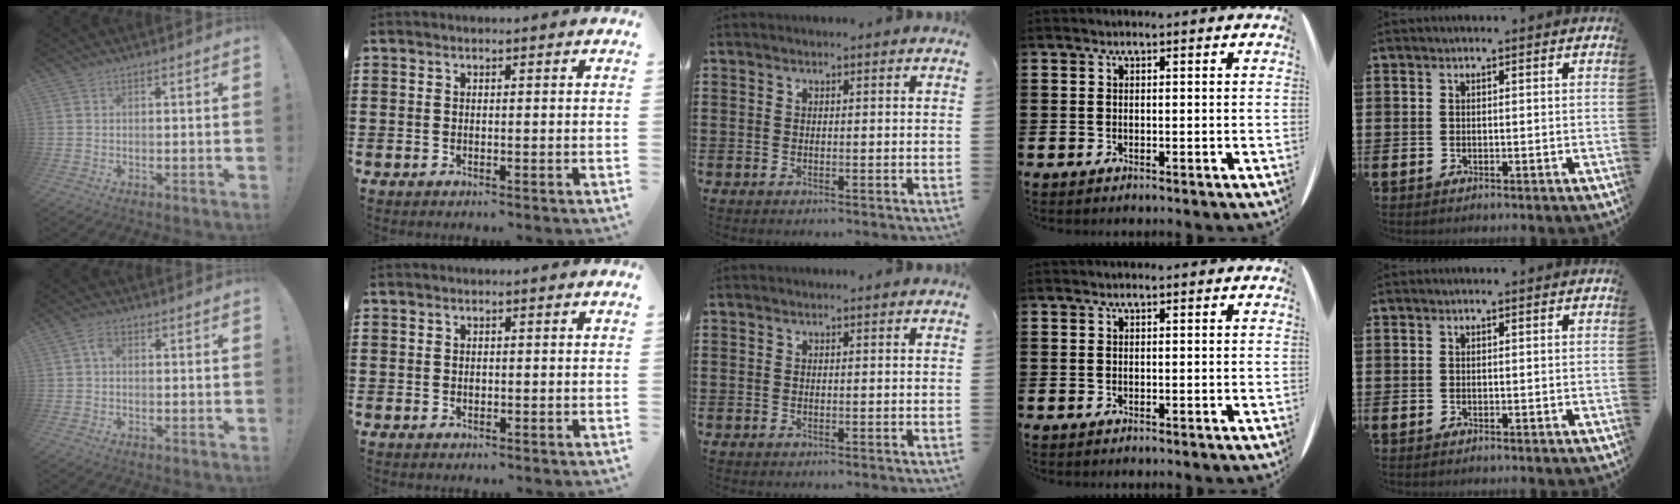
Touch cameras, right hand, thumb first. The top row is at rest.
{"thumb": {"total": 2.5, "force": [0.5, 1.6, 1.8], "torque": [-0.031, 0.006, 0.007]}, "index": {"total": 0.6, "force": [0.1, 0.5, 0.3], "torque": [-0.008, 0.001, 0.003]}}